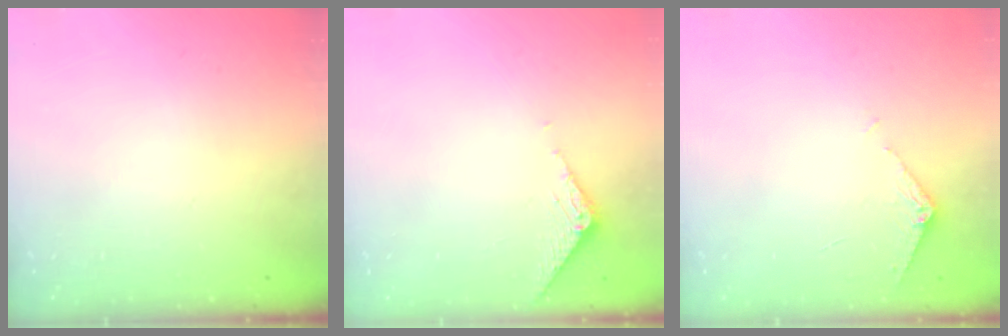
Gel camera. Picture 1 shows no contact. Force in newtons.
{"total": 3.4, "press": 3.4, "slide": 0.2}
{"total": 5.9, "press": 5.8, "slide": 0.7}